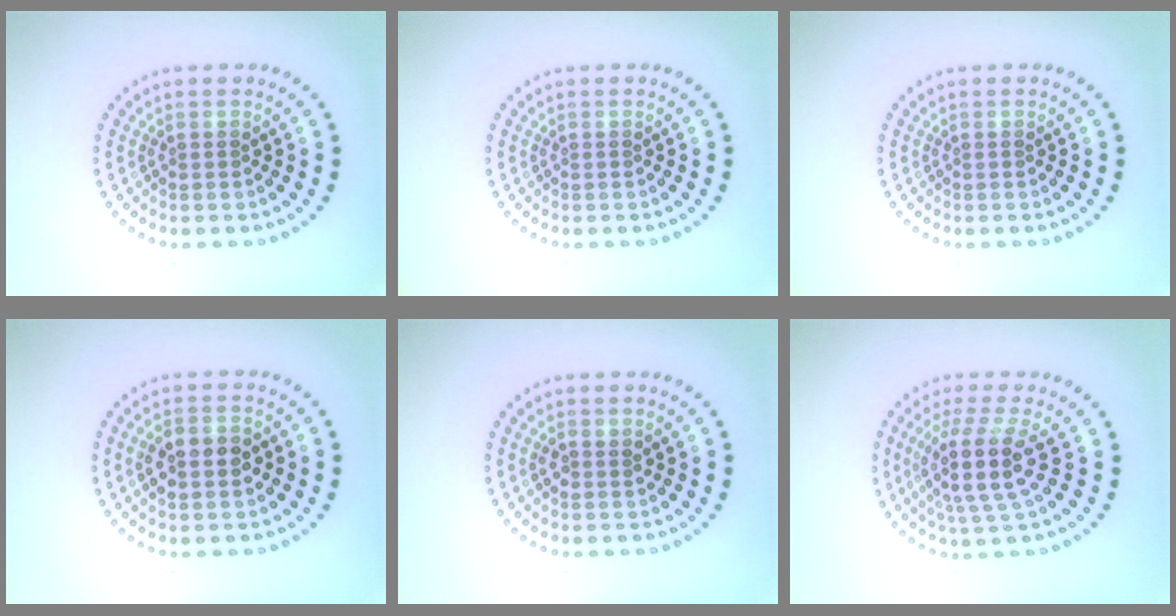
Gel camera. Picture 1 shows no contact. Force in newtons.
{"total": 0.0}
{"total": 0.0}
{"total": 3.6, "press": 3.6, "slide": 0.2}
{"total": 1.1, "press": 1.0, "slide": 0.4}
{"total": 4.7, "press": 3.8, "slide": 2.8}